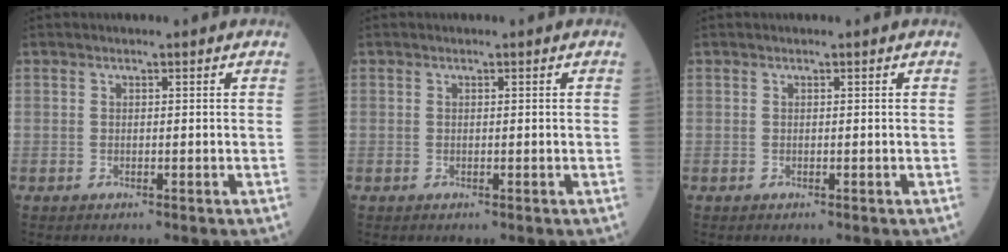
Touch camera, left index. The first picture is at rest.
{"total": 0.0}
{"total": 0.0}